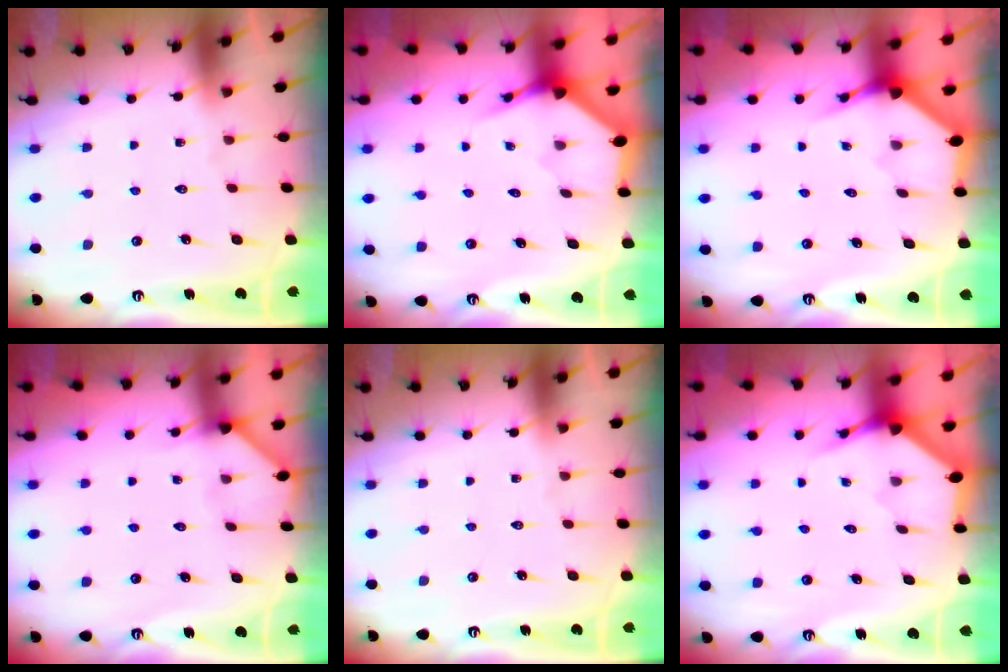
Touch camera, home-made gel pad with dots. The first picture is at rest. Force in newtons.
{"total": 3.4, "press": 3.4, "slide": 0.1}
{"total": 3.6, "press": 3.6, "slide": 0.2}
{"total": 2.7, "press": 2.7, "slide": 0.2}
{"total": 0.0}
{"total": 3.4, "press": 3.4, "slide": 0.1}